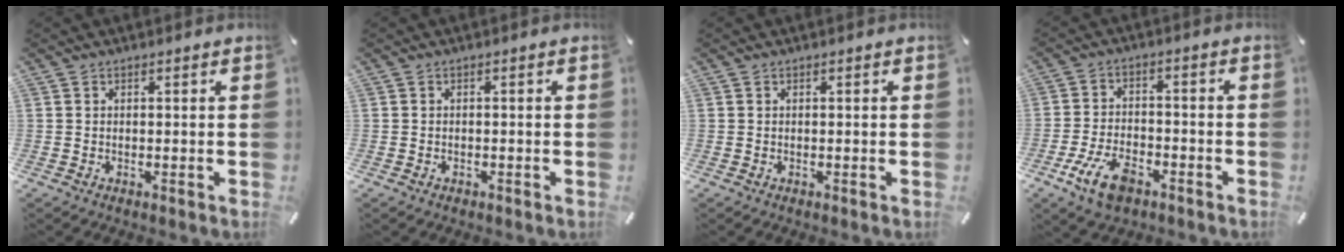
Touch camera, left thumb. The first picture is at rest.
{"total": 0.8, "force": [-0.5, 0.5, 0.3], "torque": [-0.006, 0.001, -0.011]}
{"total": 0.0}
{"total": 10.0, "force": [-5.5, 5.3, 6.5], "torque": [-0.139, 0.017, -0.099]}